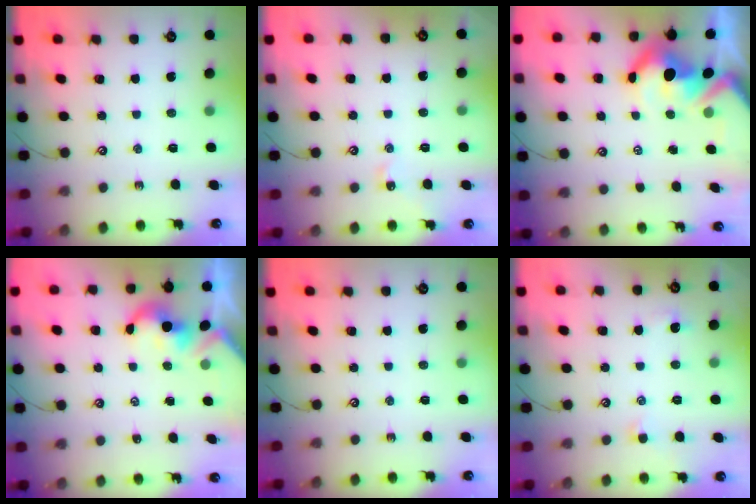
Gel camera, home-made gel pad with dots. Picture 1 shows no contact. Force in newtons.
{"total": 2.2, "press": 2.1, "slide": 0.6}
{"total": 12.6, "press": 12.4, "slide": 2.0}
{"total": 2.4, "press": 2.3, "slide": 0.3}
{"total": 0.0}
{"total": 0.7, "press": 0.3, "slide": 0.6}